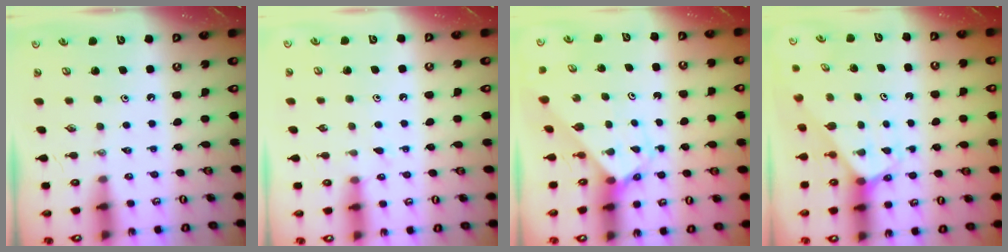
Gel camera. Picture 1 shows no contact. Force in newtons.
{"total": 3.9, "press": 3.9, "slide": 0.4}
{"total": 2.7, "press": 2.7, "slide": 0.2}
{"total": 2.4, "press": 2.4, "slide": 0.2}